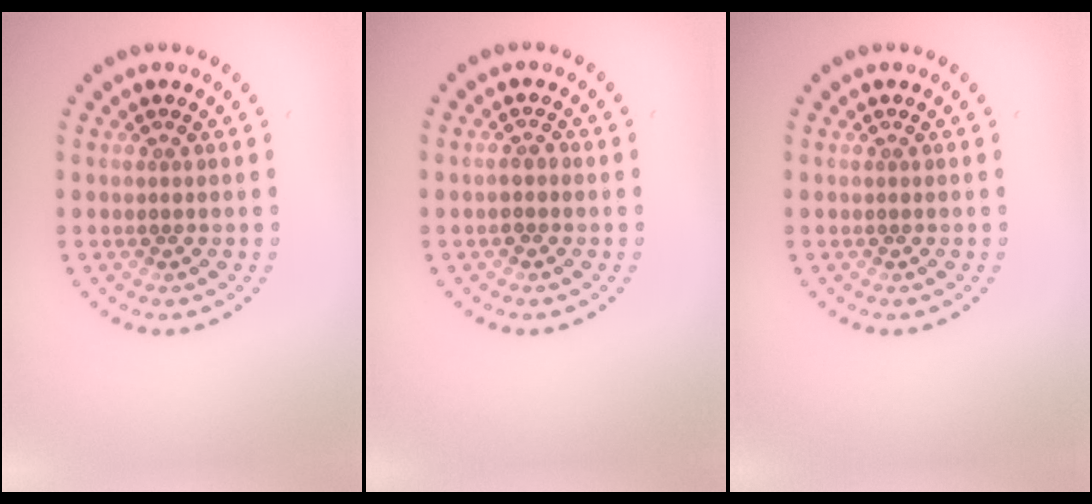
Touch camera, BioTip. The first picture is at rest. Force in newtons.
{"total": 1.1, "press": 1.0, "slide": 0.4}
{"total": 0.0}